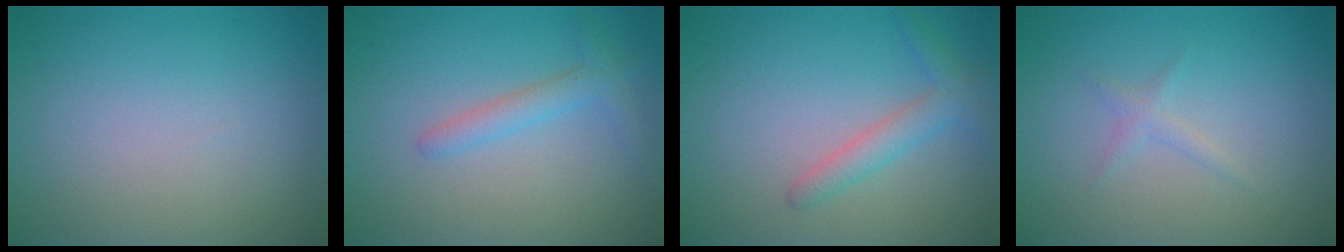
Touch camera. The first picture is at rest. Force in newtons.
{"total": 2.1, "press": 2.1, "slide": 0.0}
{"total": 2.3, "press": 2.3, "slide": 0.1}
{"total": 1.0, "press": 1.0, "slide": 0.1}